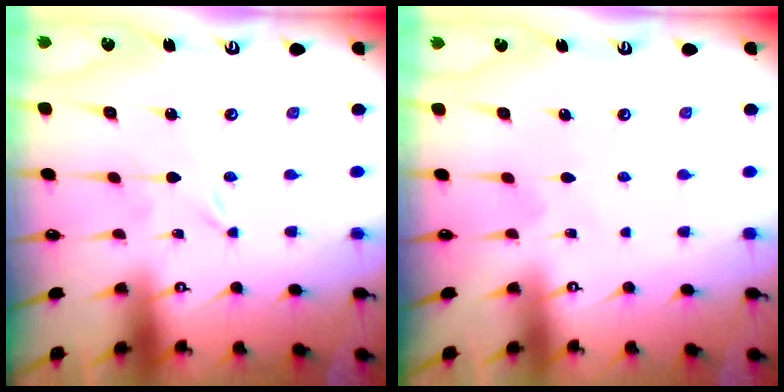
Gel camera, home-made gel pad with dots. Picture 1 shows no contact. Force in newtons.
{"total": 3.2, "press": 3.2, "slide": 0.3}